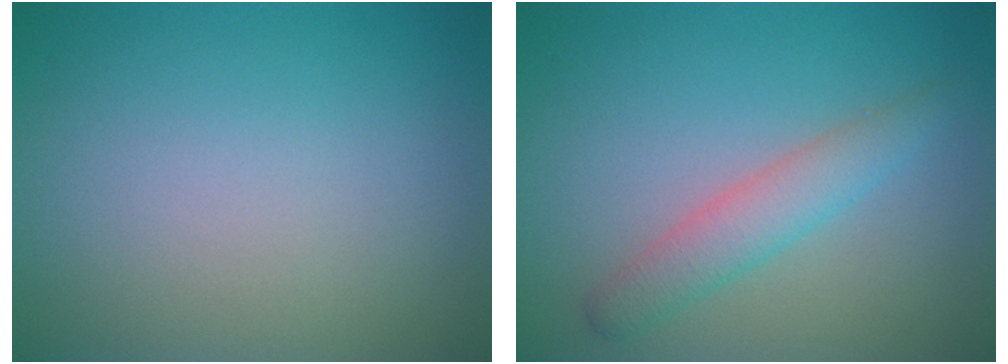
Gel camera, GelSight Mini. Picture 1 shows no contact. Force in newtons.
{"total": 2.7, "press": 2.7, "slide": 0.0}